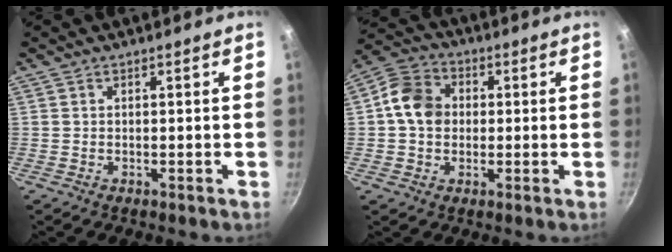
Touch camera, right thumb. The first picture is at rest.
{"total": 9.2, "force": [0.6, 7.5, 5.3], "torque": [-0.071, 0.016, -0.008]}